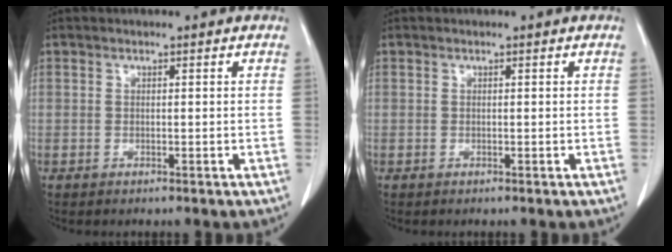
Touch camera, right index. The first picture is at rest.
{"total": 0.0}